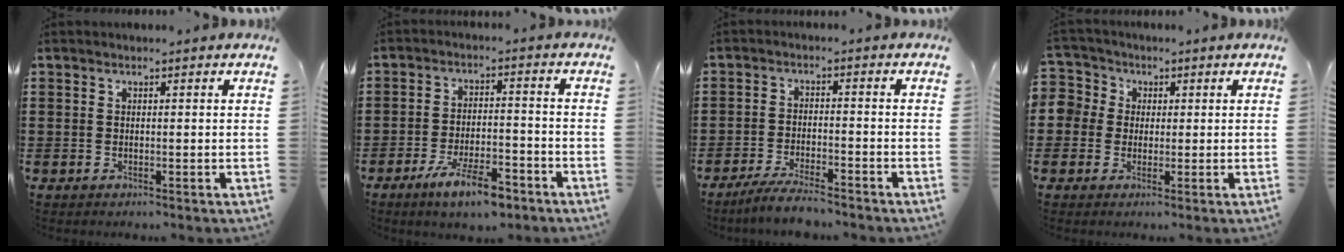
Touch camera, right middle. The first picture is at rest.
{"total": 7.8, "force": [-5.4, 1.9, 5.2], "torque": [-0.106, 0.000, -0.102]}
{"total": 4.5, "force": [-4.1, 0.2, 1.8], "torque": [-0.037, -0.002, -0.080]}
{"total": 3.9, "force": [-0.3, 3.9, -0.2], "torque": [-0.025, 0.008, -0.015]}